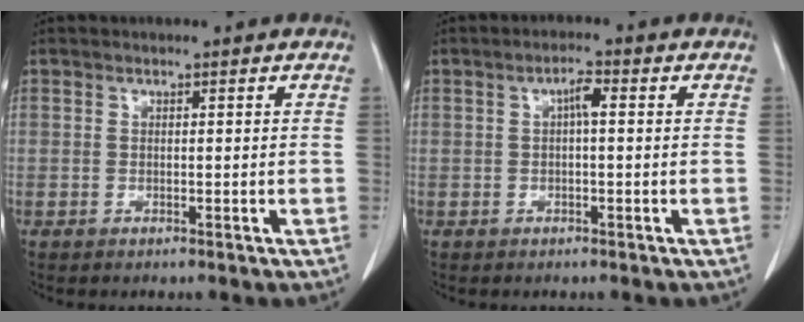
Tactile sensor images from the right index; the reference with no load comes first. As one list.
[{"total": 2.4, "force": [0.3, 0.5, 2.3], "torque": [-0.043, 0.004, 0.005]}]